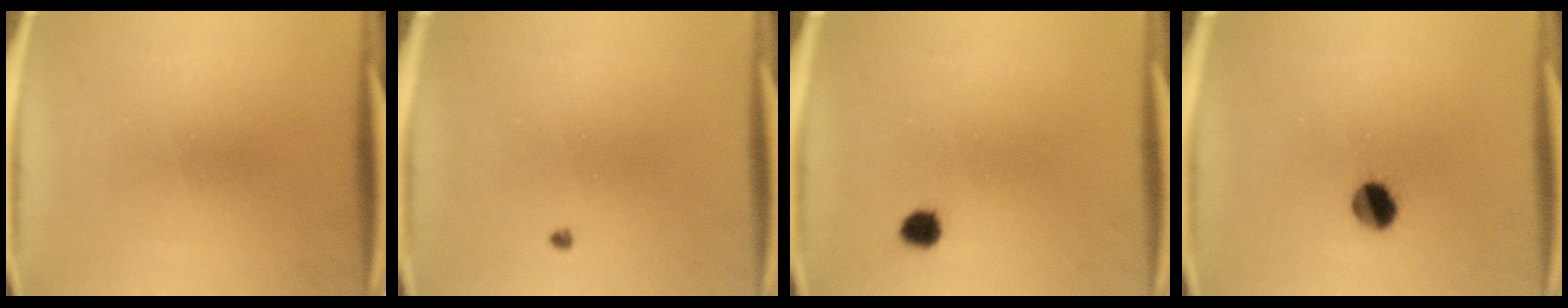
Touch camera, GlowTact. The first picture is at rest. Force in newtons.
{"total": 0.7}
{"total": 2.5}
{"total": 6.0}